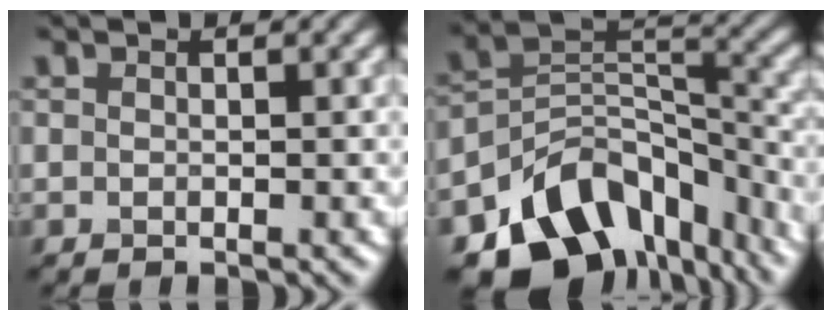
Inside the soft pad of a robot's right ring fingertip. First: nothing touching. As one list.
[{"total": 12.3, "force": [-8.5, 7.2, 5.2], "torque": [-0.079, 0.002, -0.149]}]